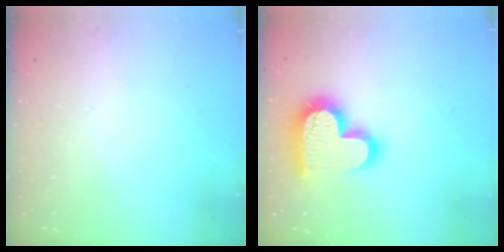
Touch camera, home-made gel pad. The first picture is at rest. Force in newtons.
{"total": 20.0, "press": 19.9, "slide": 1.4}